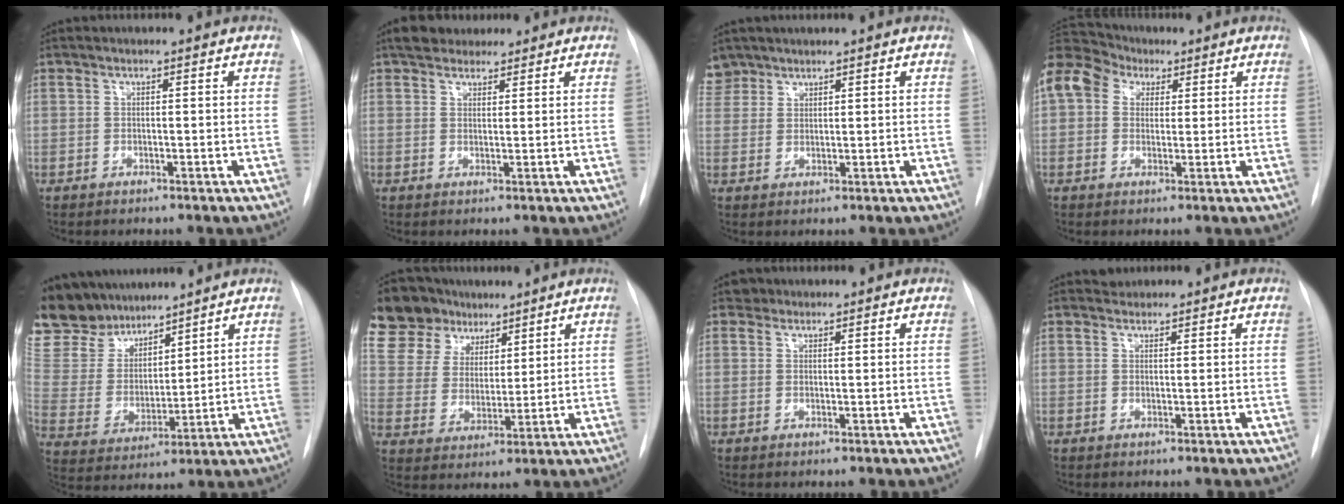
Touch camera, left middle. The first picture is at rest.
{"total": 5.0, "force": [4.1, 2.4, 1.6], "torque": [-0.021, 0.017, 0.069]}
{"total": 3.4, "force": [2.9, 1.8, -0.3], "torque": [0.009, 0.007, 0.057]}
{"total": 15.6, "force": [6.8, 11.8, 7.4], "torque": [-0.209, 0.086, 0.128]}
{"total": 13.7, "force": [12.5, 5.3, 2.3], "torque": [-0.057, 0.015, 0.253]}
{"total": 13.6, "force": [10.4, 7.9, 4.0], "torque": [-0.075, 0.042, 0.191]}
{"total": 1.5, "force": [1.1, 0.9, -0.2], "torque": [0.008, 0.005, 0.012]}
{"total": 1.2, "force": [1.1, 0.4, -0.3], "torque": [0.001, 0.002, 0.016]}